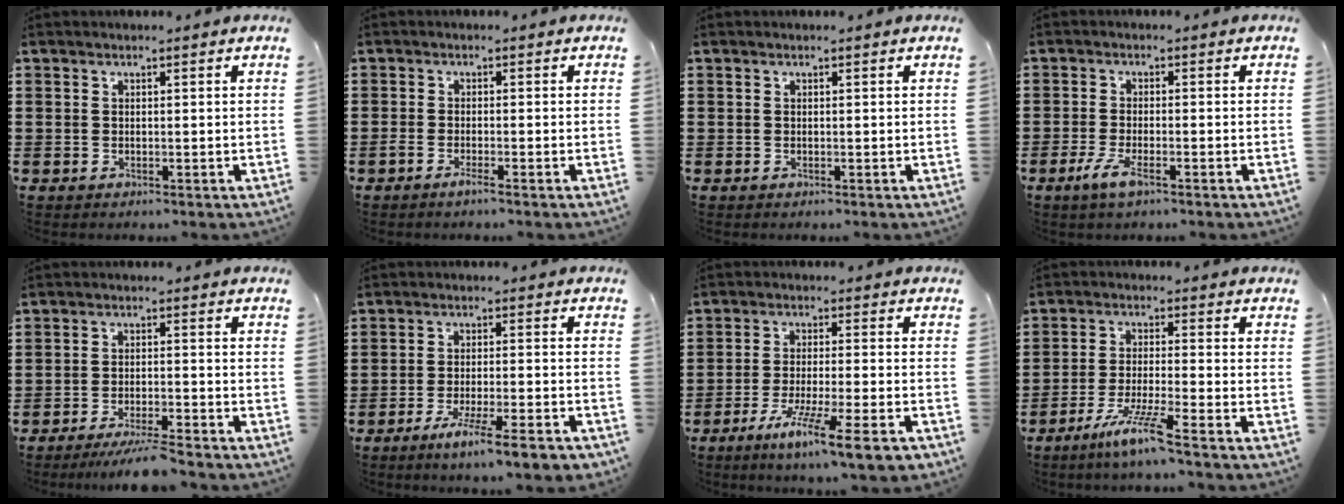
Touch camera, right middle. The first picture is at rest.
{"total": 1.5, "force": [-1.0, 0.0, 1.1], "torque": [-0.027, -0.006, -0.020]}
{"total": 0.0}
{"total": 3.8, "force": [-1.9, 0.9, 3.1], "torque": [-0.072, -0.008, -0.040]}
{"total": 4.9, "force": [-4.4, 0.0, 2.0], "torque": [-0.040, -0.008, -0.086]}
{"total": 6.7, "force": [-5.2, 0.3, 4.3], "torque": [-0.071, -0.008, -0.090]}
{"total": 8.7, "force": [-6.2, 0.3, 6.1], "torque": [-0.115, -0.013, -0.115]}
{"total": 6.7, "force": [-5.0, -0.3, 4.4], "torque": [-0.089, -0.014, -0.095]}